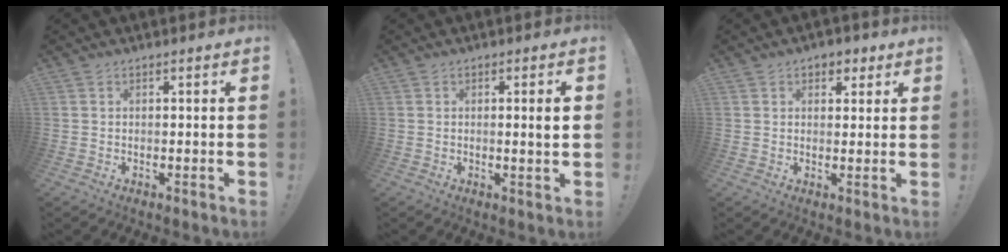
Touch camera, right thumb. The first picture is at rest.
{"total": 3.6, "force": [0.4, -0.1, 3.6], "torque": [-0.054, -0.005, 0.002]}
{"total": 3.7, "force": [2.0, 2.8, 1.4], "torque": [-0.005, -0.005, 0.032]}